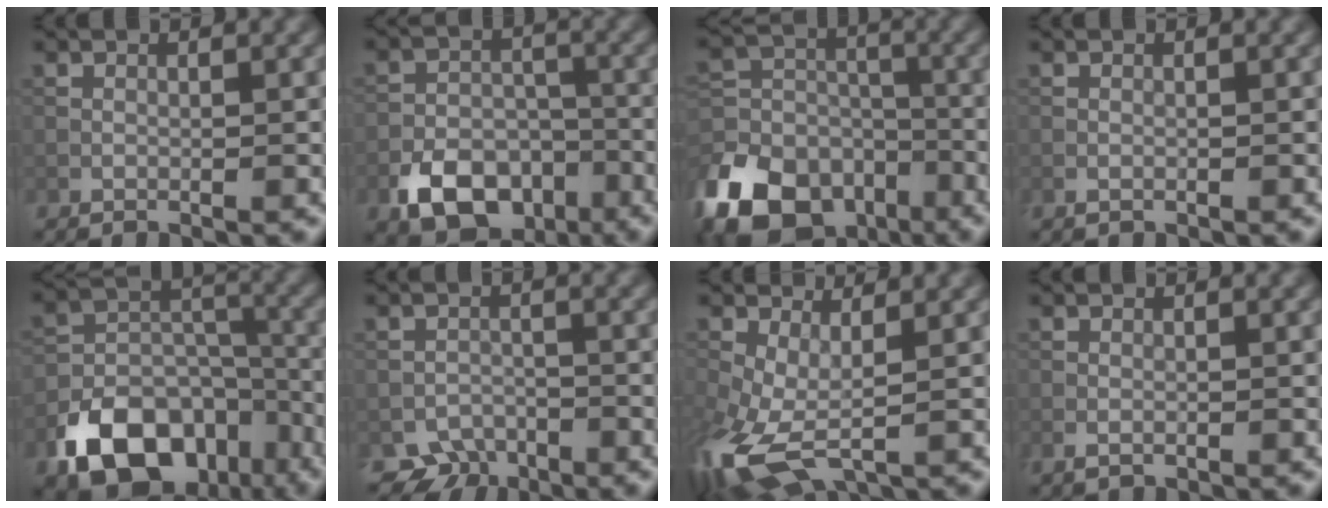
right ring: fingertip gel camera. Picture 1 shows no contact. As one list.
[{"total": 7.6, "force": [-4.2, 4.8, 4.1], "torque": [-0.064, -0.010, -0.069]}, {"total": 15.4, "force": [-9.3, 10.1, 7.0], "torque": [-0.172, -0.026, -0.158]}, {"total": 0.6, "force": [-0.3, 0.4, 0.3], "torque": [-0.008, -0.001, -0.005]}, {"total": 12.3, "force": [-7.1, 7.9, 6.2], "torque": [-0.119, -0.010, -0.121]}, {"total": 3.0, "force": [-2.3, 1.9, 0.4], "torque": [0.005, 0.001, -0.043]}, {"total": 8.8, "force": [-1.8, 5.0, 7.0], "torque": [-0.182, -0.023, -0.027]}, {"total": 0.9, "force": [-0.3, 0.6, 0.6], "torque": [-0.013, -0.002, -0.007]}]